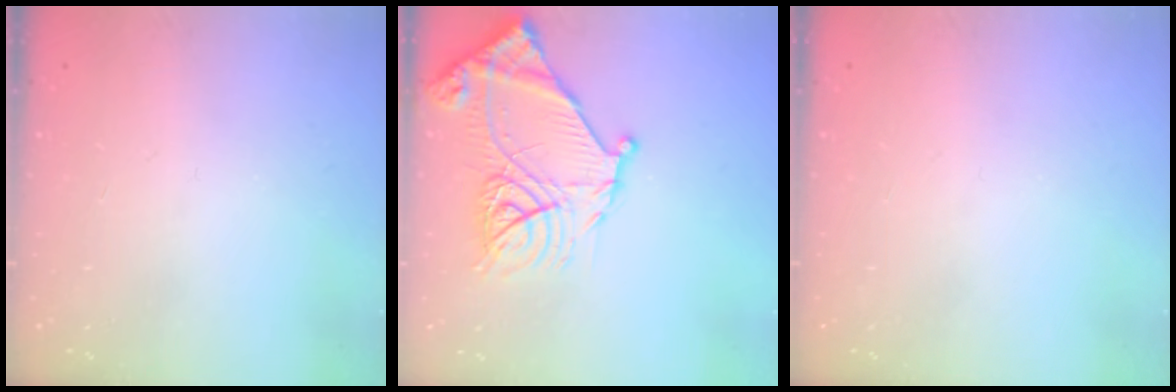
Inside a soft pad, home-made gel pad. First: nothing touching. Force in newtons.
{"total": 18.7, "press": 18.6, "slide": 1.8}
{"total": 0.0}